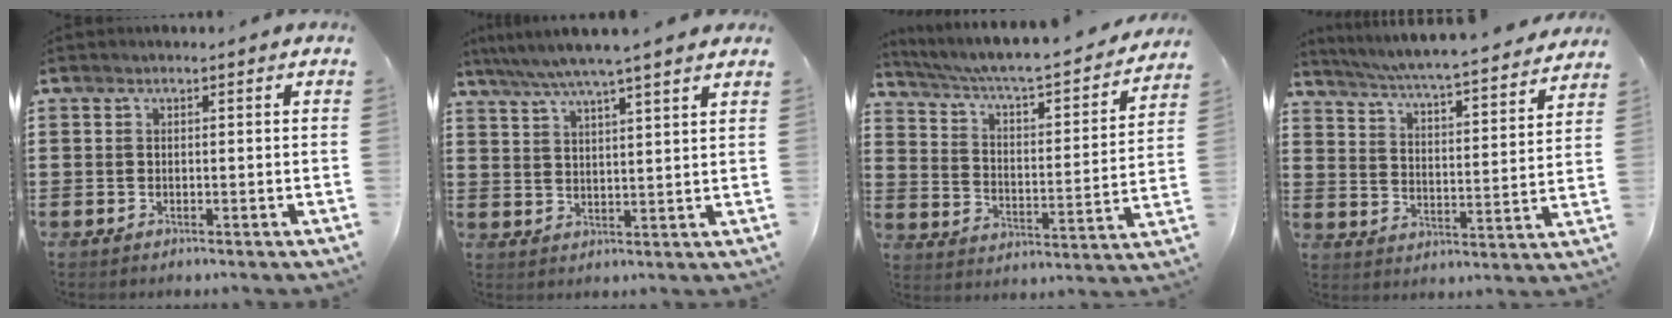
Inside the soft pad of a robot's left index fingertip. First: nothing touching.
{"total": 5.4, "force": [4.6, -0.6, 2.8], "torque": [-0.069, -0.020, 0.080]}
{"total": 4.7, "force": [4.1, 0.3, 2.3], "torque": [-0.068, -0.044, 0.059]}
{"total": 4.6, "force": [4.4, -0.8, 1.4], "torque": [-0.051, -0.044, 0.066]}